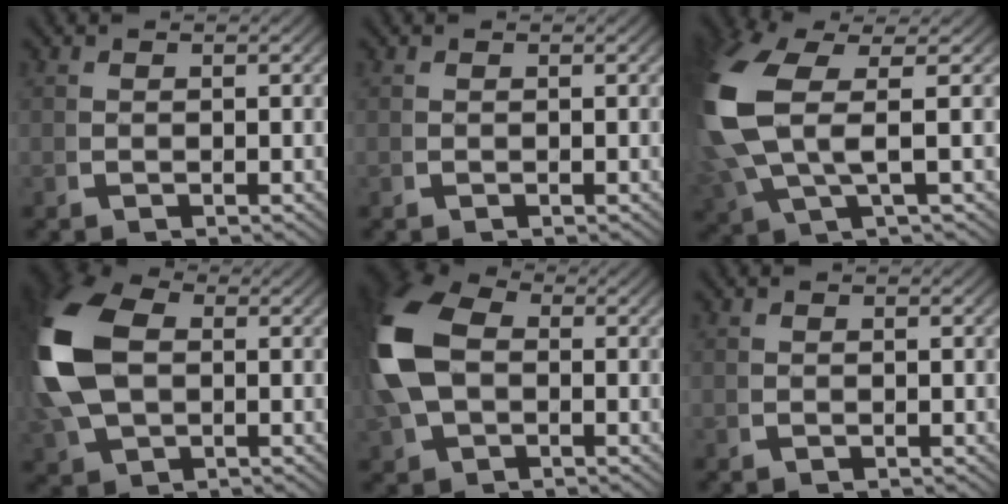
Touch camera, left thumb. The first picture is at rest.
{"total": 0.0}
{"total": 9.9, "force": [1.3, 5.5, 8.2], "torque": [-0.236, -0.022, 0.040]}
{"total": 10.7, "force": [0.9, 7.4, 7.6], "torque": [-0.207, -0.014, 0.030]}
{"total": 9.8, "force": [0.4, 7.2, 6.7], "torque": [-0.186, -0.017, 0.020]}
{"total": 0.0}